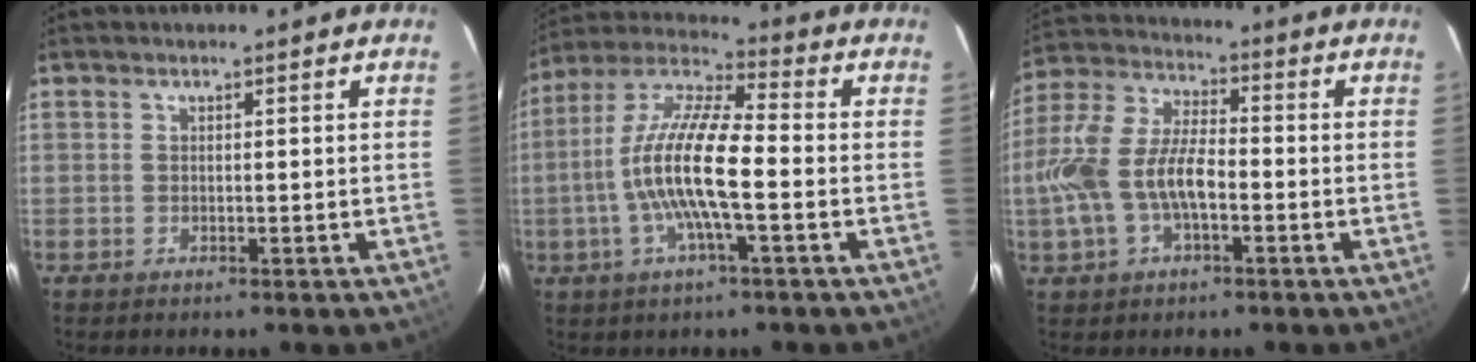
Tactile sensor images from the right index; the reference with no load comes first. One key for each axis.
{"total": 14.5, "fx": -2.5, "fy": 3.0, "fz": 14.0, "tx": -0.274, "ty": 0.005, "tz": -0.057}
{"total": 13.5, "fx": -3.2, "fy": 6.7, "fz": 11.2, "tx": -0.242, "ty": 0.010, "tz": -0.059}